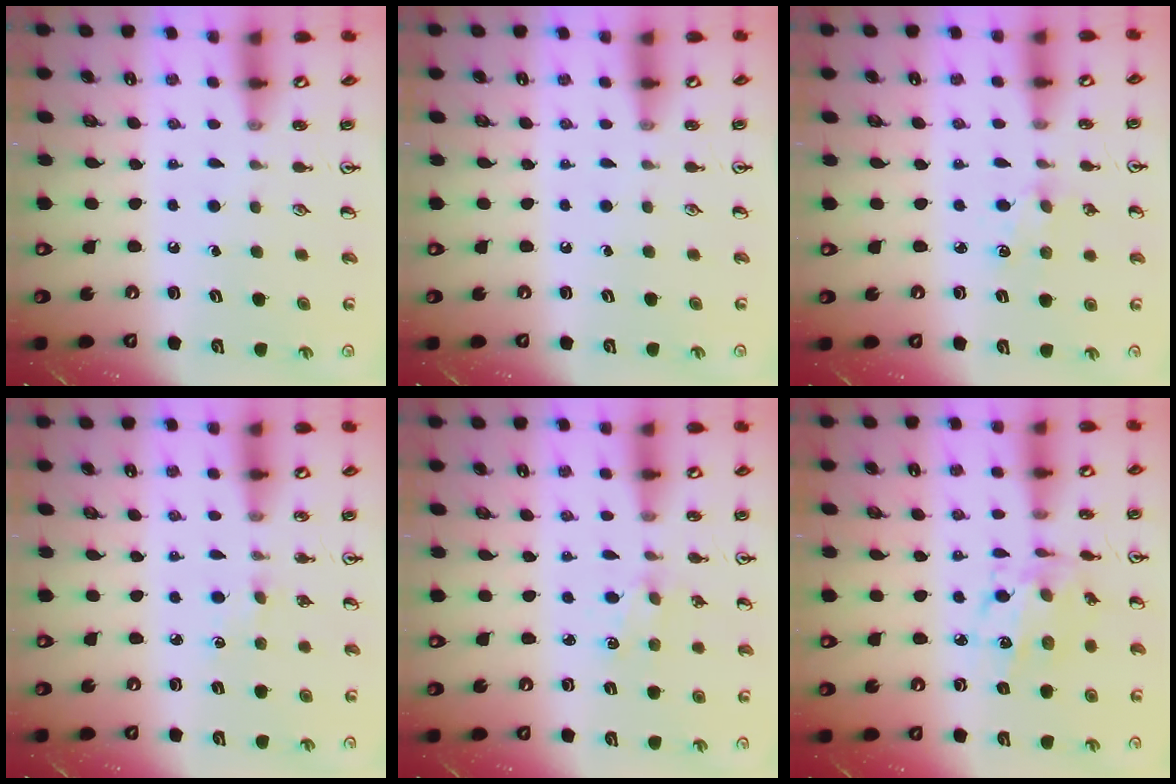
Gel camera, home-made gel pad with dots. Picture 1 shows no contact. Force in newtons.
{"total": 0.0}
{"total": 4.0, "press": 4.0, "slide": 0.5}
{"total": 2.0, "press": 2.0, "slide": 0.3}
{"total": 1.9, "press": 1.9, "slide": 0.2}
{"total": 9.2, "press": 9.2, "slide": 0.7}